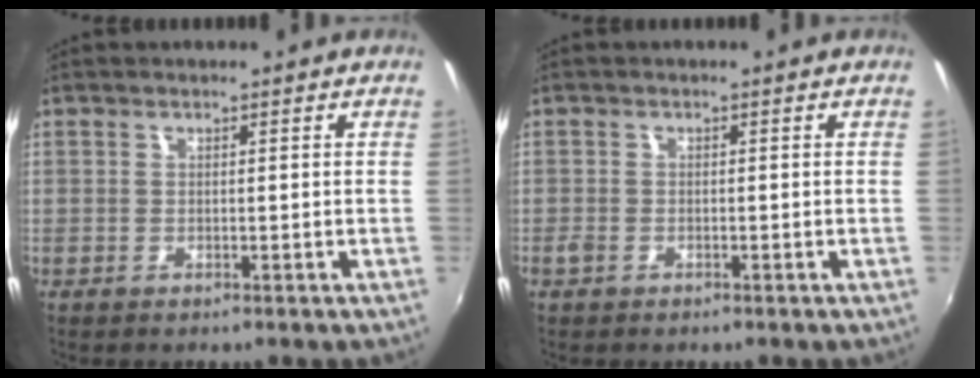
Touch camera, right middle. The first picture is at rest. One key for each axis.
{"total": 1.6, "fx": -1.0, "fy": 0.9, "fz": 0.7, "tx": -0.016, "ty": -0.004, "tz": -0.022}